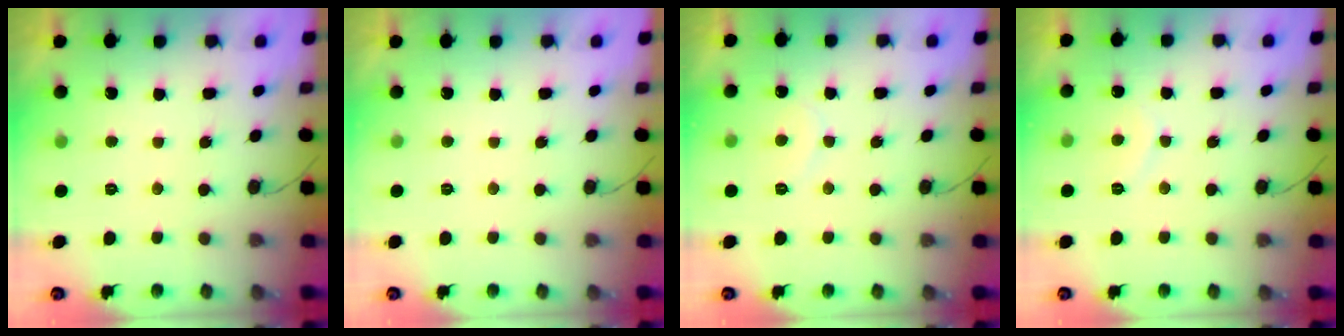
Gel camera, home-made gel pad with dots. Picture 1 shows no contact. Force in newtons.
{"total": 1.8, "press": 1.8, "slide": 0.1}
{"total": 6.0, "press": 6.0, "slide": 0.6}
{"total": 5.7, "press": 5.7, "slide": 0.4}